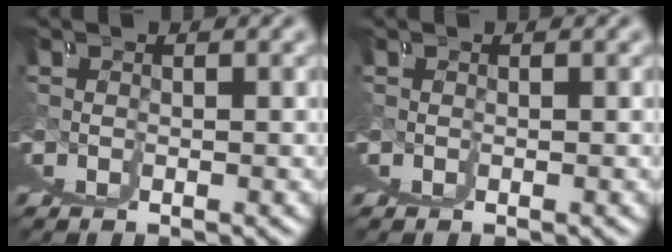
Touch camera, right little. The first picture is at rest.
{"total": 0.0}